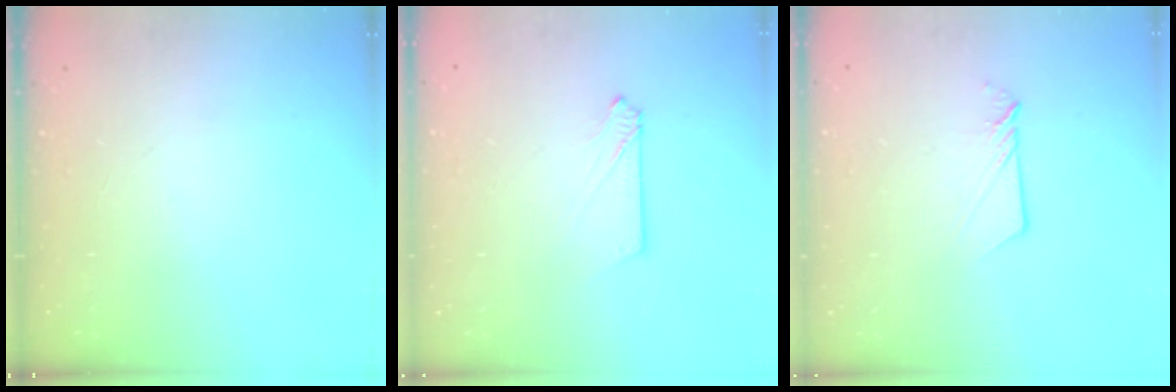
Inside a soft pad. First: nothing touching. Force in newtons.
{"total": 3.0, "press": 3.0, "slide": 0.4}
{"total": 4.5, "press": 4.5, "slide": 0.3}